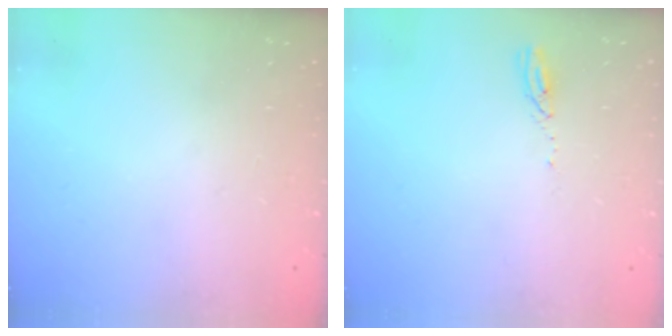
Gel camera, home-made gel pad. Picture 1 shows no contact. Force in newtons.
{"total": 3.4, "press": 3.3, "slide": 0.3}